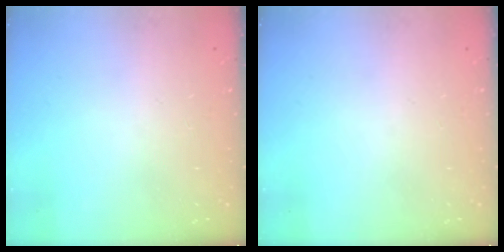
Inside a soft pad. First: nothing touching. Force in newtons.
{"total": 0.0}